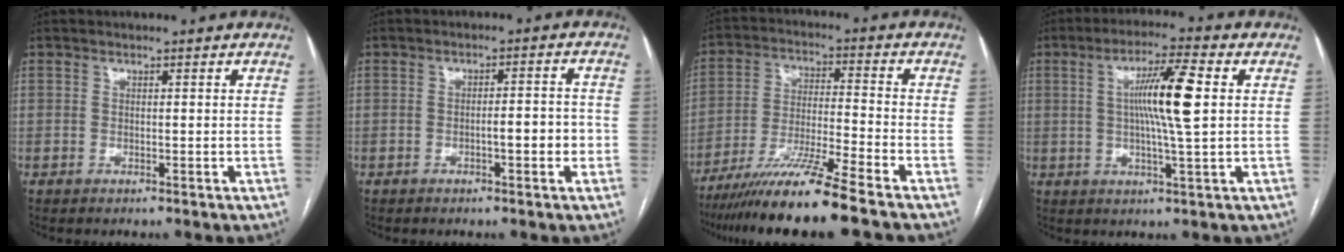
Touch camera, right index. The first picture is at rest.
{"total": 4.2, "force": [-1.3, 0.8, 3.9], "torque": [-0.055, 0.010, -0.016]}
{"total": 13.0, "force": [-10.1, -1.5, 8.0], "torque": [-0.141, -0.030, -0.178]}
{"total": 9.9, "force": [1.5, 0.0, 9.8], "torque": [-0.174, 0.005, 0.023]}